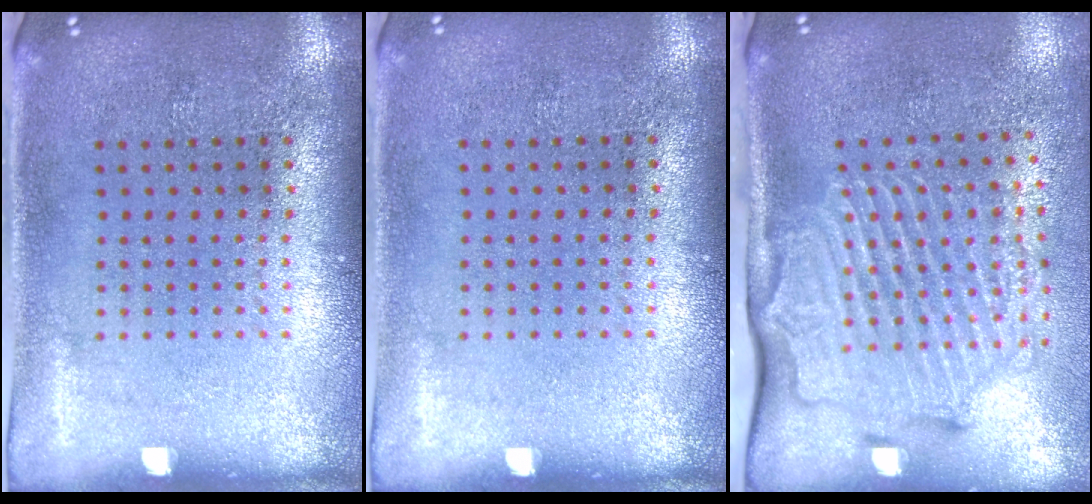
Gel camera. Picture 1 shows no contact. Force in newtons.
{"total": 0.0}
{"total": 2.9, "press": 2.2, "slide": 1.9}